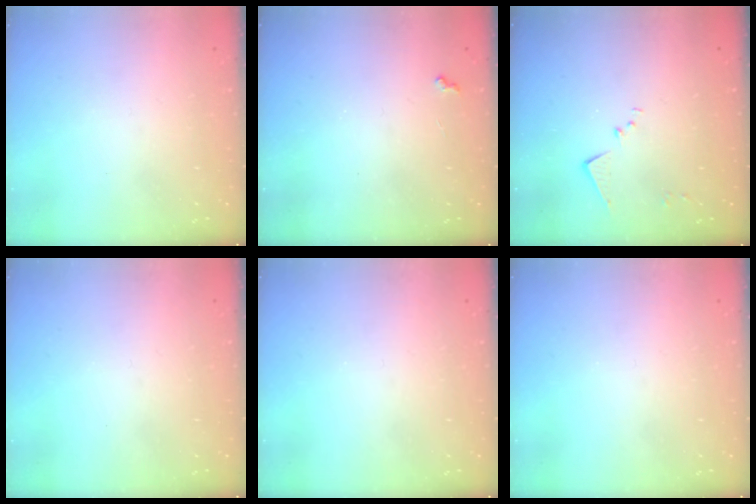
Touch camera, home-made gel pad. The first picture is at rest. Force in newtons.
{"total": 3.6, "press": 3.6, "slide": 0.5}
{"total": 5.1, "press": 5.1, "slide": 0.6}
{"total": 0.0}
{"total": 0.0}
{"total": 0.0}